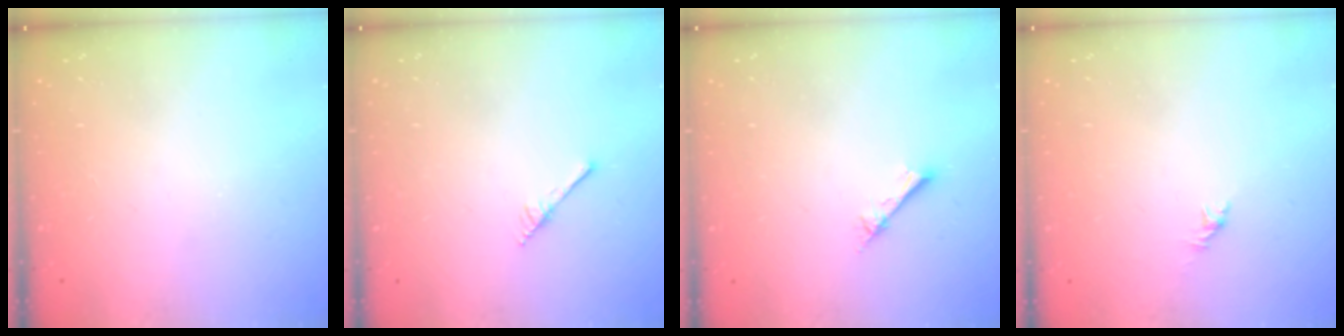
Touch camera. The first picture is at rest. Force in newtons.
{"total": 2.9, "press": 2.9, "slide": 0.2}
{"total": 2.3, "press": 2.3, "slide": 0.3}
{"total": 0.0}